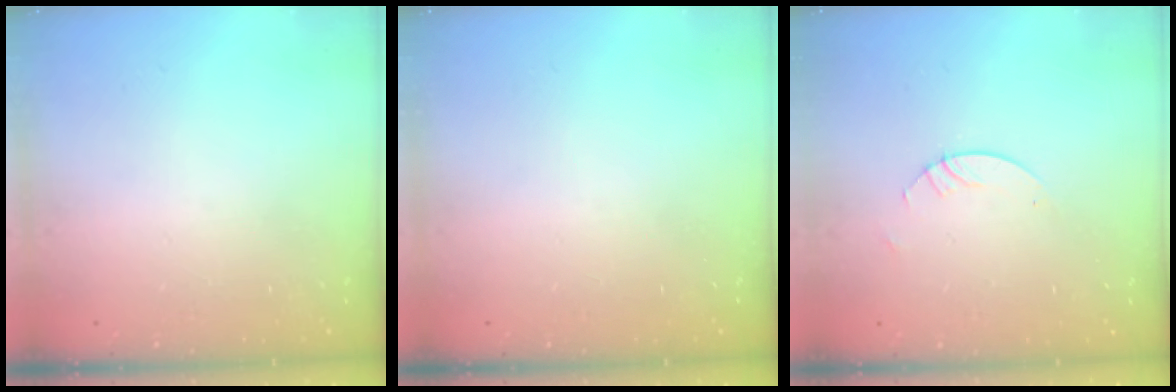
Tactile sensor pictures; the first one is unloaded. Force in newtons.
{"total": 0.0}
{"total": 3.0, "press": 2.9, "slide": 0.3}